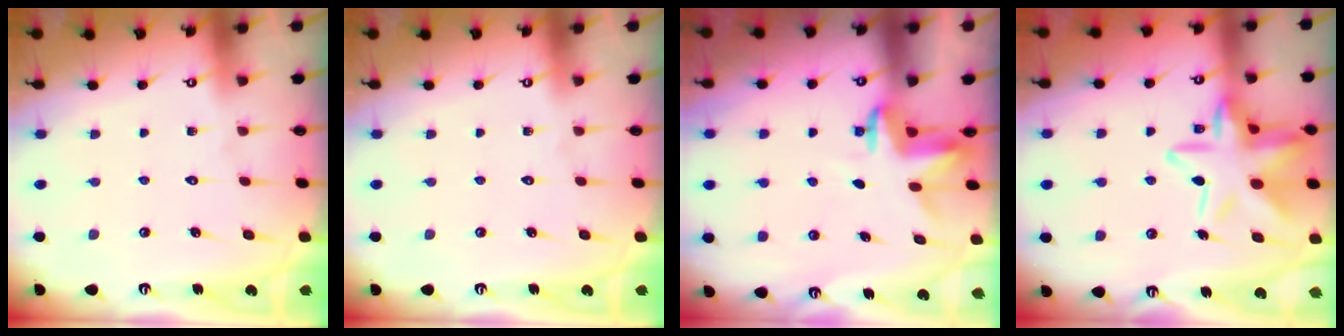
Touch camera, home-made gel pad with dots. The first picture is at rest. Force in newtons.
{"total": 0.0}
{"total": 3.3, "press": 3.3, "slide": 0.2}
{"total": 15.6, "press": 15.5, "slide": 1.3}